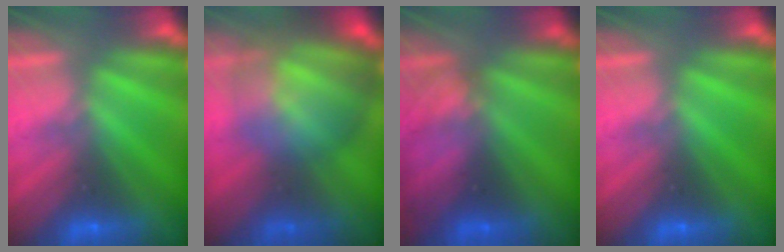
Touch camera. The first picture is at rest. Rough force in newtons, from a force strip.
{"total": 7.4}
{"total": 2.2}
{"total": 0.0}